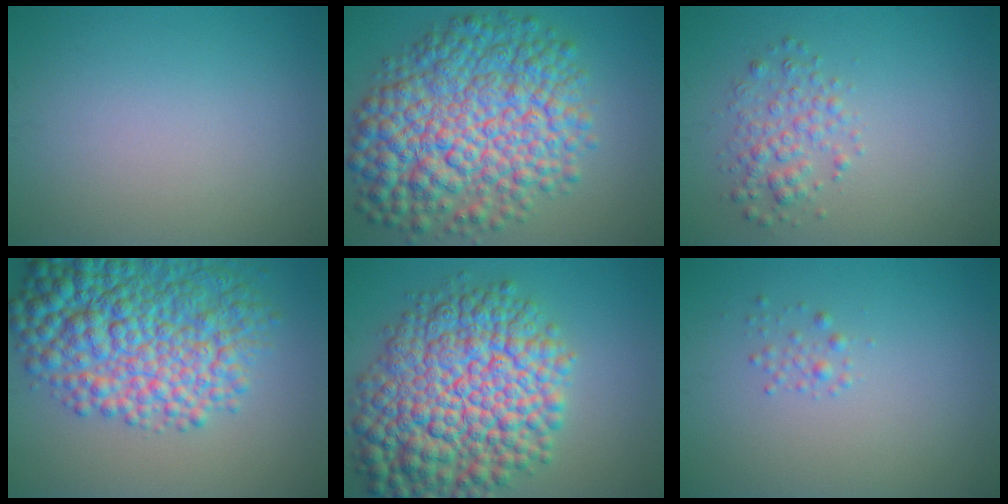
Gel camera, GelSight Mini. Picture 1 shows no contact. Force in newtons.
{"total": 12.2, "press": 12.2, "slide": 0.2}
{"total": 2.6, "press": 2.6, "slide": 0.0}
{"total": 10.7, "press": 10.7, "slide": 0.3}
{"total": 13.4, "press": 13.4, "slide": 0.4}
{"total": 0.9, "press": 0.9, "slide": 0.1}